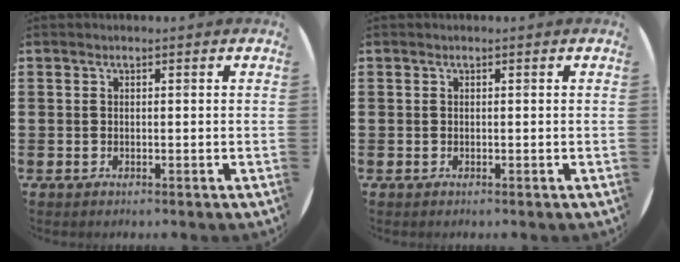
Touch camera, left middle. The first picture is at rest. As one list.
[{"total": 0.0}]